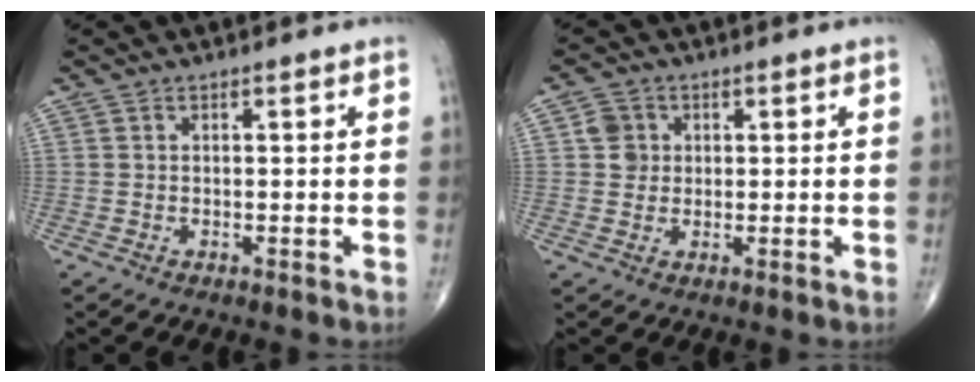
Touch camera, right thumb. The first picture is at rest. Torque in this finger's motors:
{"motor_torque": [0.16, 0.68, 0.51, 0.42, 0.04]}